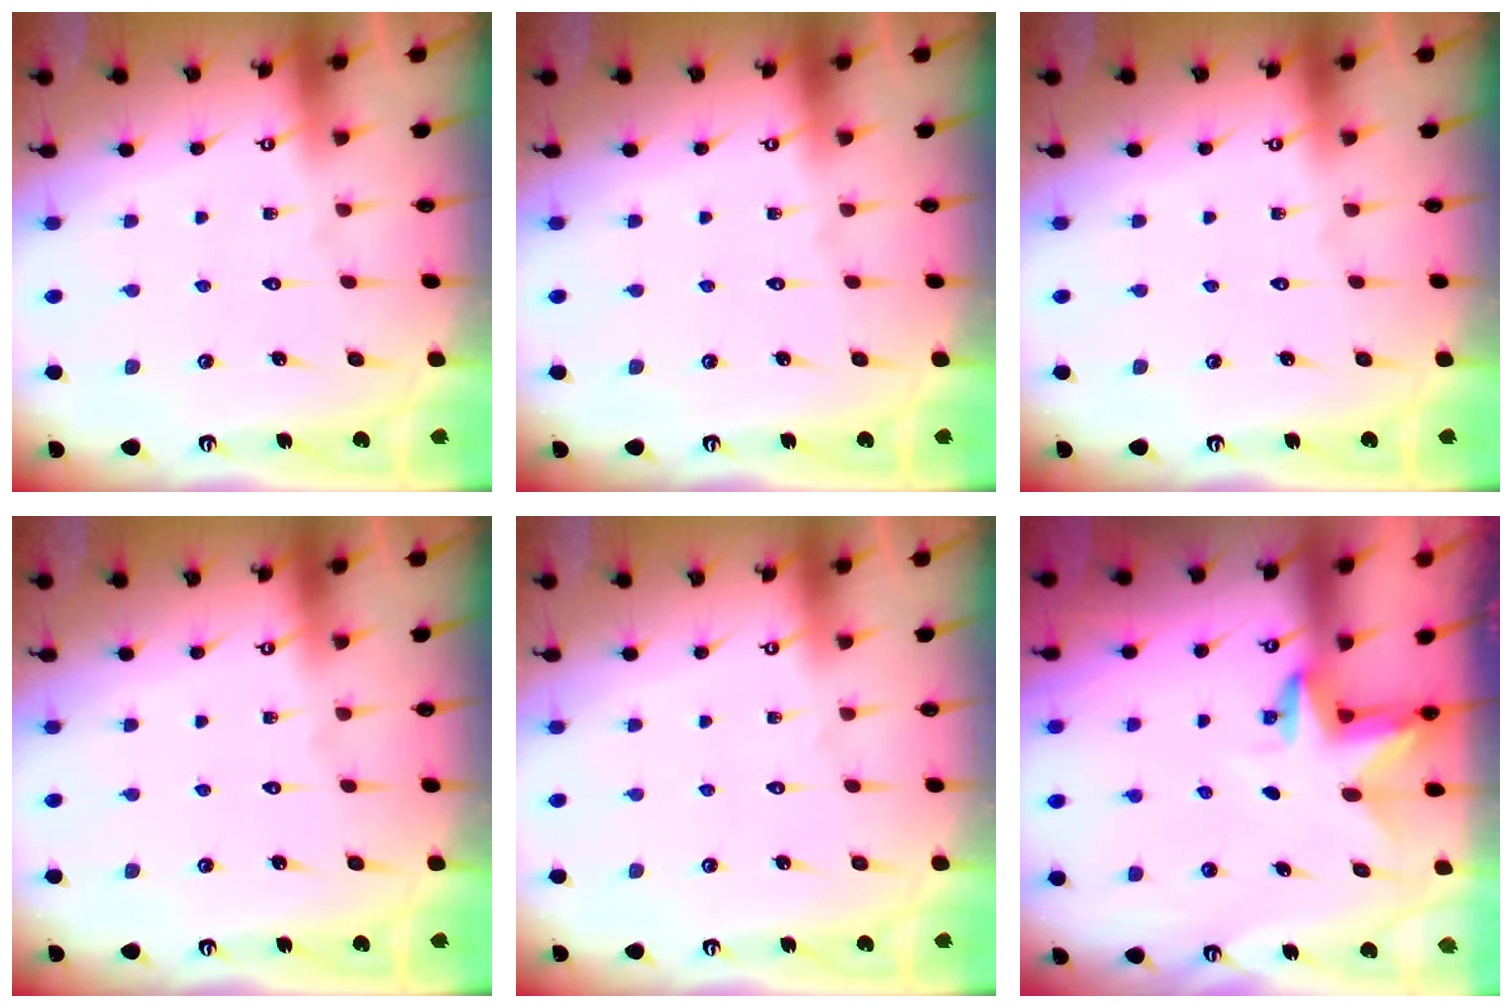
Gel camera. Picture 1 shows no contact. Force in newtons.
{"total": 0.0}
{"total": 0.0}
{"total": 0.0}
{"total": 0.0}
{"total": 3.3, "press": 3.3, "slide": 0.1}